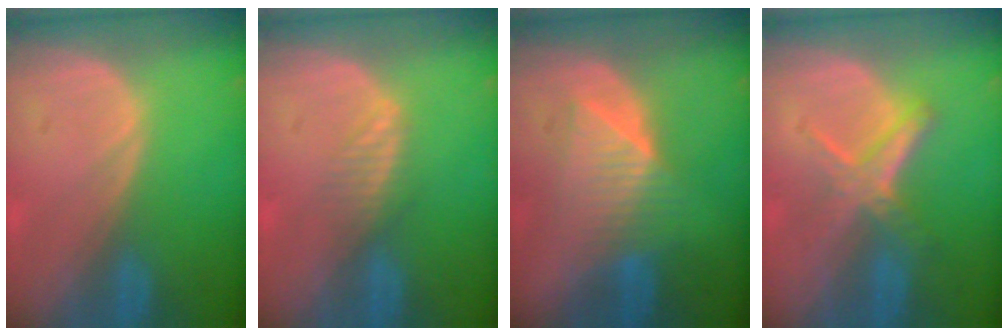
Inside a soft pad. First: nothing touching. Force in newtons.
{"total": 2.3, "press": 2.3, "slide": 0.1}
{"total": 6.4, "press": 6.3, "slide": 1.0}
{"total": 5.7, "press": 5.5, "slide": 1.8}